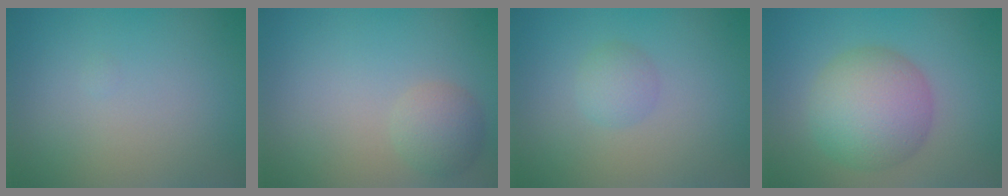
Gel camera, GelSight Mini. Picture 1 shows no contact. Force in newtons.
{"total": 2.3, "press": 2.3, "slide": 0.2}
{"total": 1.7, "press": 1.7, "slide": 0.1}
{"total": 7.0, "press": 7.0, "slide": 0.2}